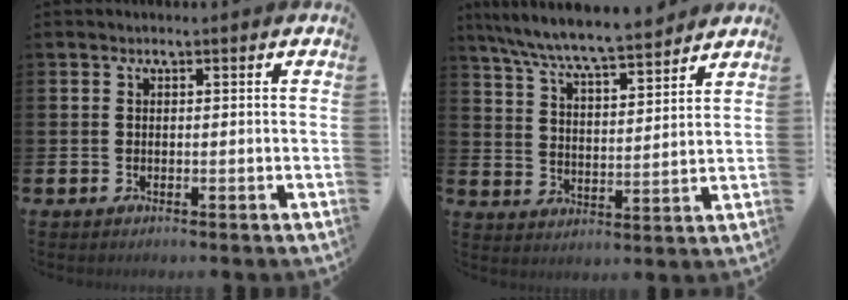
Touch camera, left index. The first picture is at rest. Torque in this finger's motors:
{"motor_torque": [1.02, -1.11, 0.74, 0.21]}